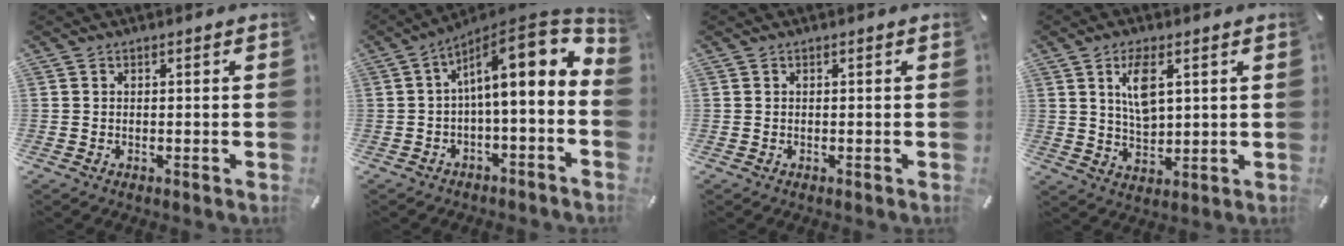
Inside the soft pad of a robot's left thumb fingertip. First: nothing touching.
{"total": 13.7, "force": [3.8, 3.9, 12.6], "torque": [-0.184, -0.036, 0.060]}
{"total": 0.0}
{"total": 7.5, "force": [3.0, 3.4, 6.0], "torque": [-0.112, -0.002, 0.051]}